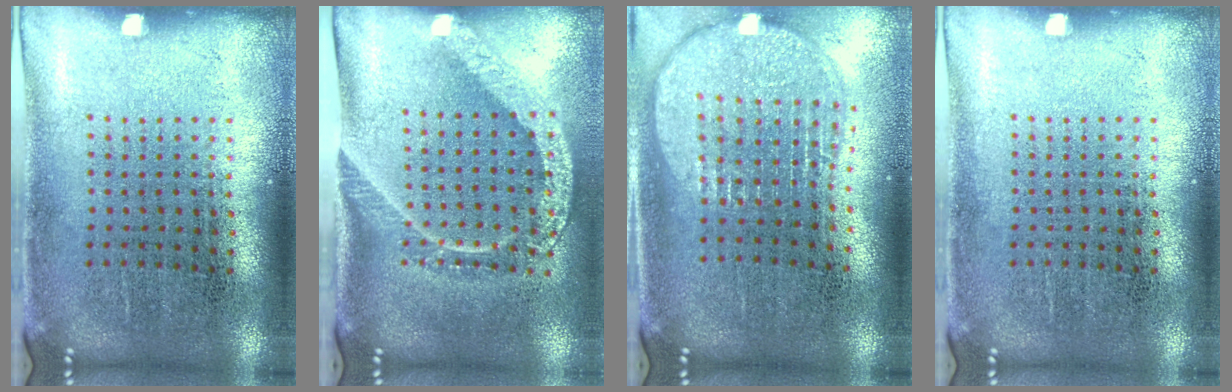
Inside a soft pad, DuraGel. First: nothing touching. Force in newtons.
{"total": 2.0, "press": 1.5, "slide": 1.3}
{"total": 2.0, "press": 1.7, "slide": 1.1}
{"total": 0.0}